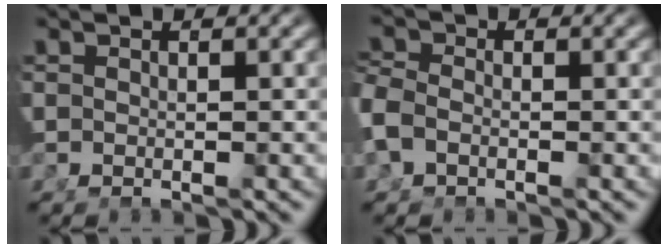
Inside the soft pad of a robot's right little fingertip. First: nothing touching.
{"total": 1.8, "force": [-0.8, 1.1, 1.3], "torque": [-0.039, -0.008, -0.009]}